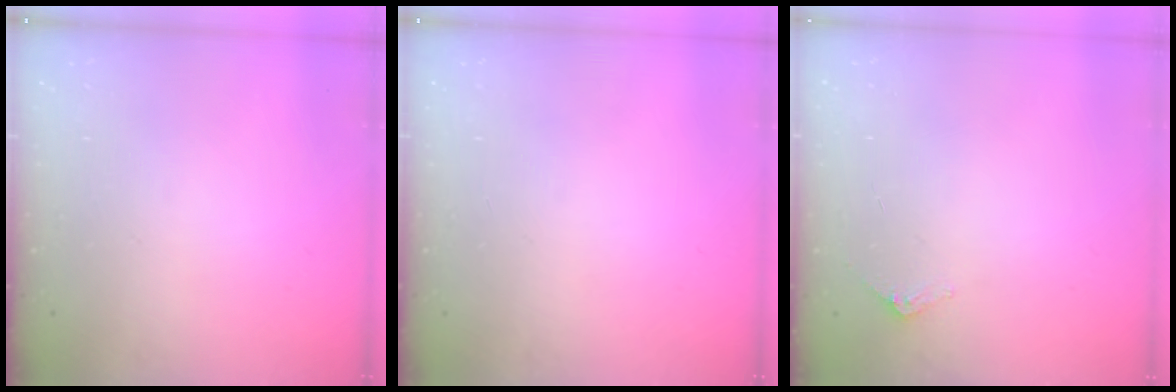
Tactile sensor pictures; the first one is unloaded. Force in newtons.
{"total": 0.0}
{"total": 2.9, "press": 2.9, "slide": 0.2}